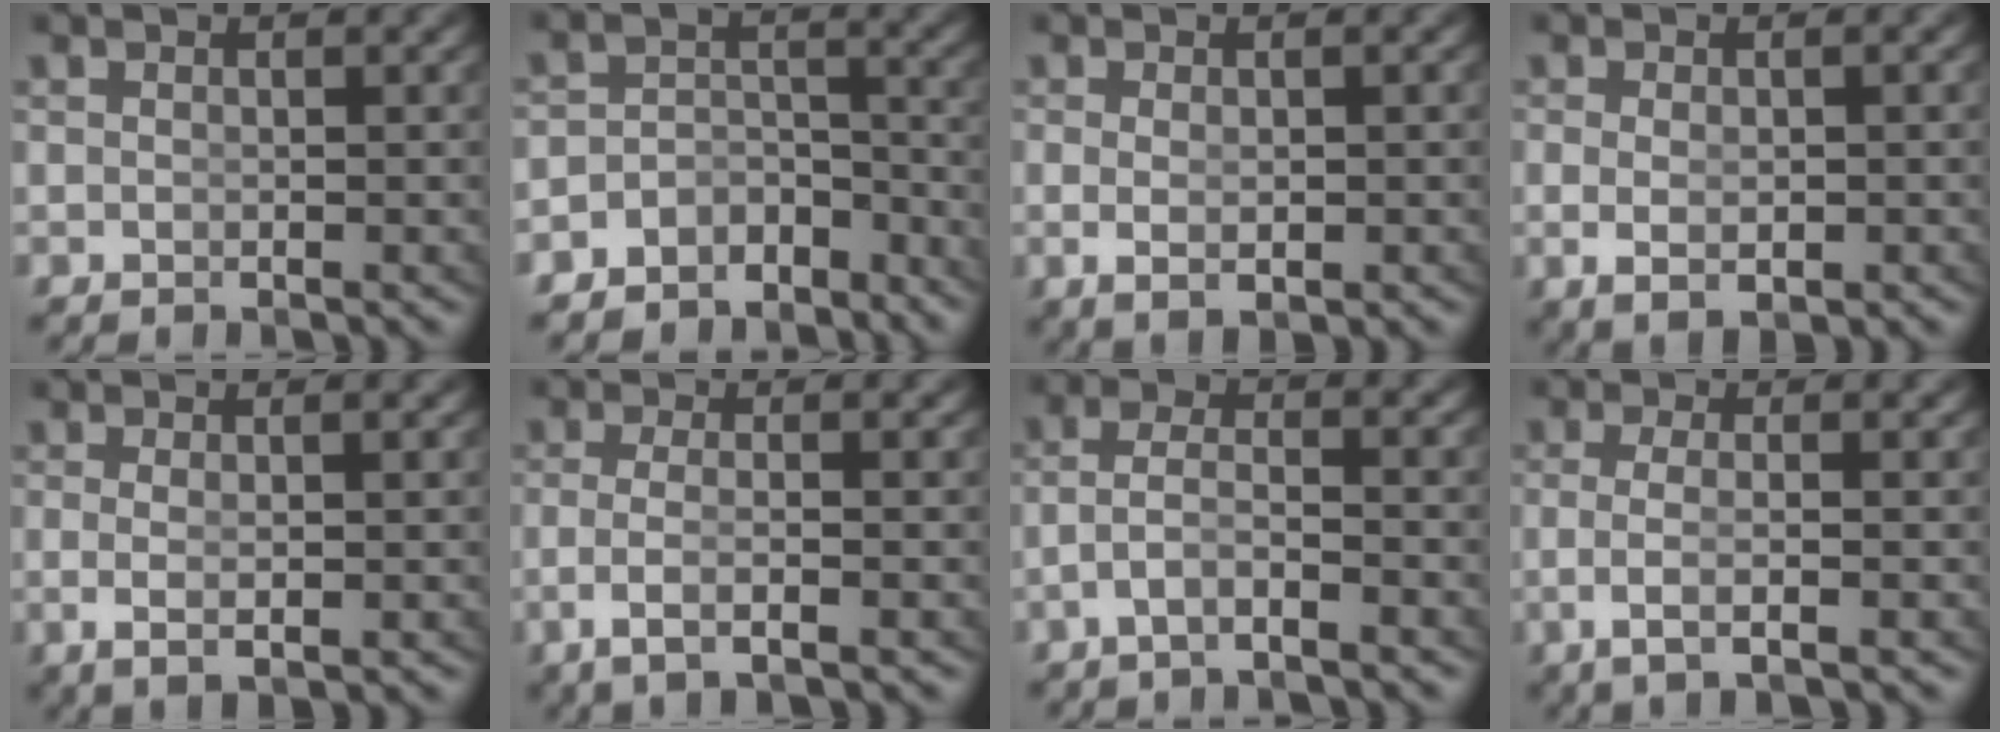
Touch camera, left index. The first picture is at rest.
{"total": 6.0, "force": [-4.7, 3.4, 1.7], "torque": [-0.018, -0.011, -0.084]}
{"total": 2.1, "force": [-0.5, 0.4, 2.0], "torque": [-0.045, -0.018, 0.008]}
{"total": 2.8, "force": [-0.8, 1.1, 2.5], "torque": [-0.058, -0.021, 0.007]}
{"total": 2.5, "force": [-0.5, 0.3, 2.5], "torque": [-0.051, -0.014, 0.007]}
{"total": 3.4, "force": [-1.4, 0.5, 3.1], "torque": [-0.075, -0.016, -0.012]}
{"total": 3.2, "force": [-2.0, 0.9, 2.4], "torque": [-0.054, -0.017, -0.029]}
{"total": 3.5, "force": [-1.0, 0.5, 3.3], "torque": [-0.074, -0.013, -0.007]}